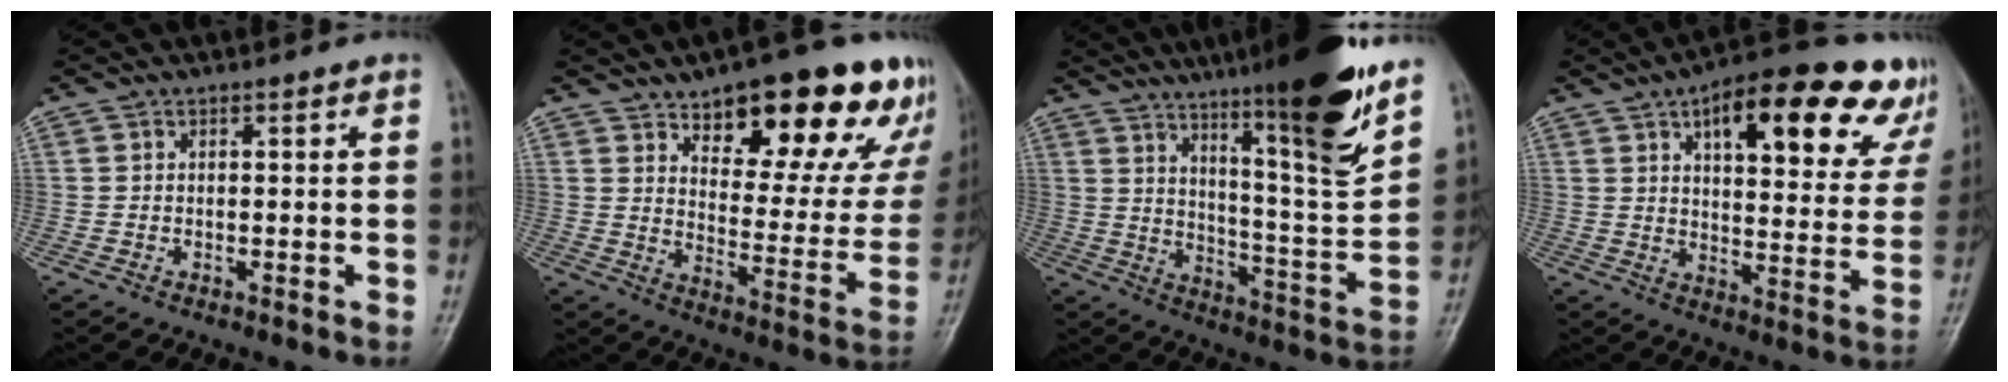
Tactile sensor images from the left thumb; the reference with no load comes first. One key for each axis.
{"total": 24.1, "fx": 15.4, "fy": 9.7, "fz": 15.8, "tx": -0.156, "ty": -0.065, "tz": 0.211}
{"total": 20.4, "fx": 13.7, "fy": 1.8, "fz": 15.0, "tx": -0.202, "ty": -0.073, "tz": 0.217}
{"total": 24.3, "fx": 13.5, "fy": 9.5, "fz": 17.8, "tx": -0.199, "ty": -0.018, "tz": 0.183}